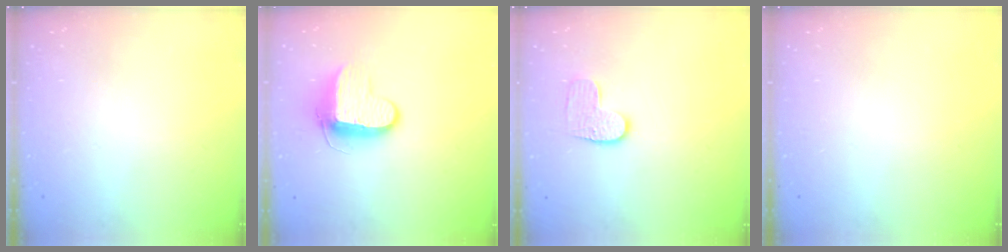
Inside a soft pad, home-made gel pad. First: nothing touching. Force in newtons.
{"total": 9.9, "press": 9.8, "slide": 0.5}
{"total": 7.0, "press": 7.0, "slide": 0.2}
{"total": 0.0}